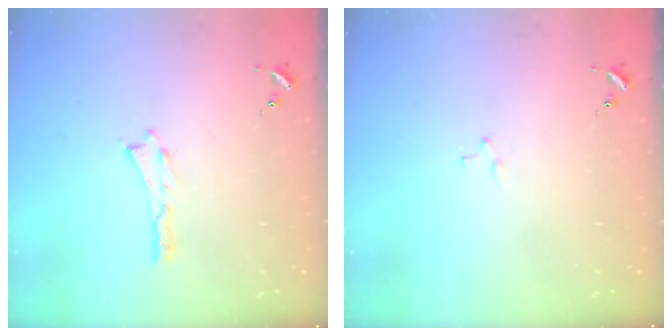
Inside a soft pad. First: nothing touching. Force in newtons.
{"total": 2.1, "press": 2.1, "slide": 0.2}